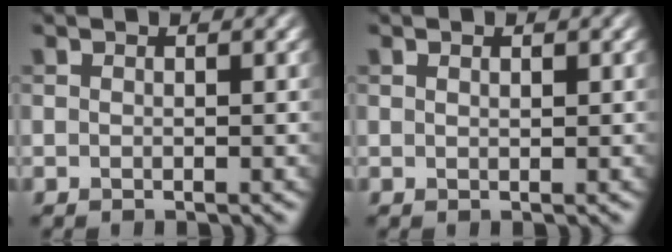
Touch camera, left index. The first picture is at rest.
{"total": 0.6, "force": [0.3, 0.2, 0.4], "torque": [-0.005, 0.000, 0.006]}